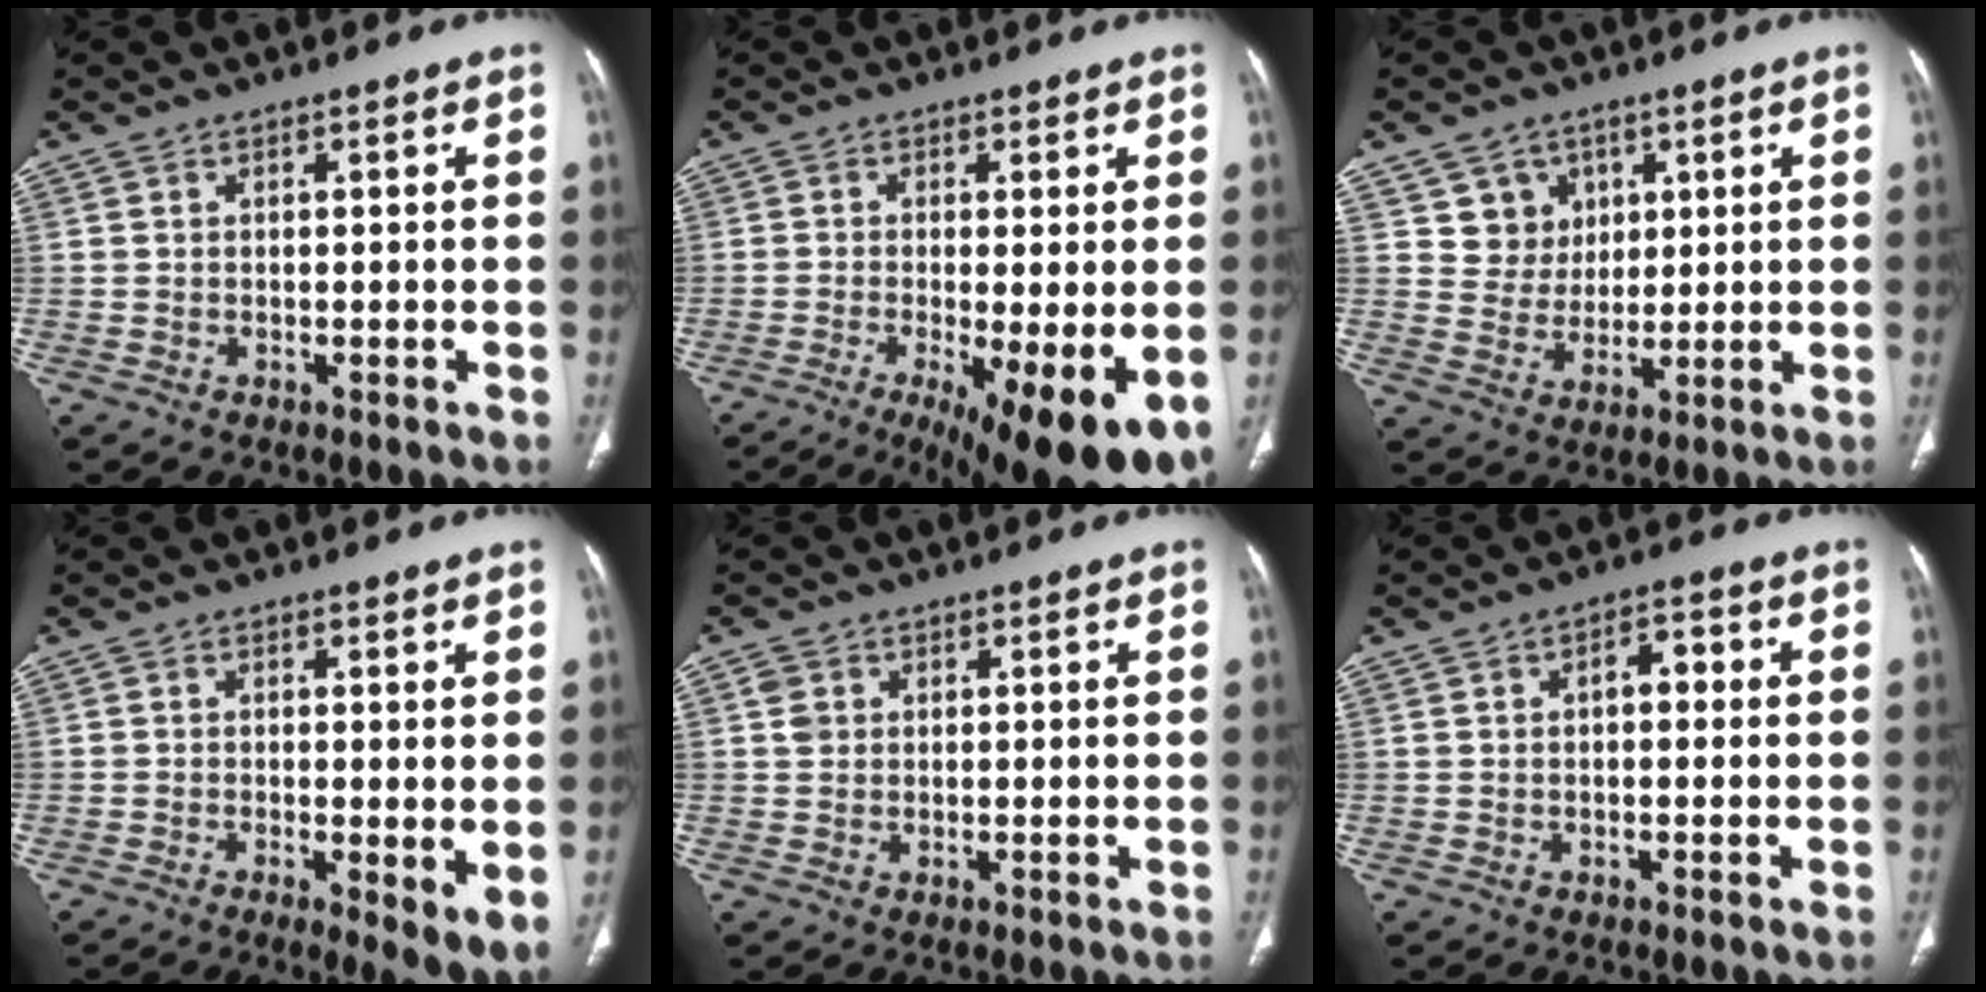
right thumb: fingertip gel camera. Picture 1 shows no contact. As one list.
[{"total": 15.4, "force": [-6.4, 3.7, 13.5], "torque": [-0.174, -0.022, -0.090]}, {"total": 6.8, "force": [3.1, 5.9, 0.8], "torque": [0.019, -0.019, 0.062]}, {"total": 6.6, "force": [-1.2, 1.7, 6.3], "torque": [-0.099, -0.022, -0.020]}, {"total": 2.2, "force": [0.6, 1.9, 0.9], "torque": [-0.012, 0.001, 0.011]}, {"total": 3.5, "force": [0.3, 2.0, 2.8], "torque": [-0.030, 0.012, -0.002]}]